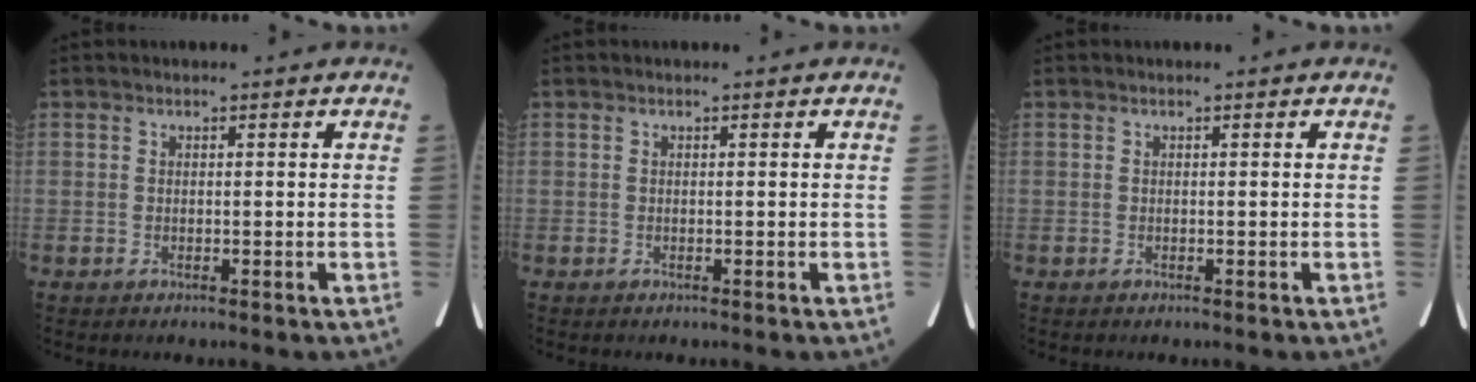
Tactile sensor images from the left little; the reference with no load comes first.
{"total": 0.0}
{"total": 0.0}